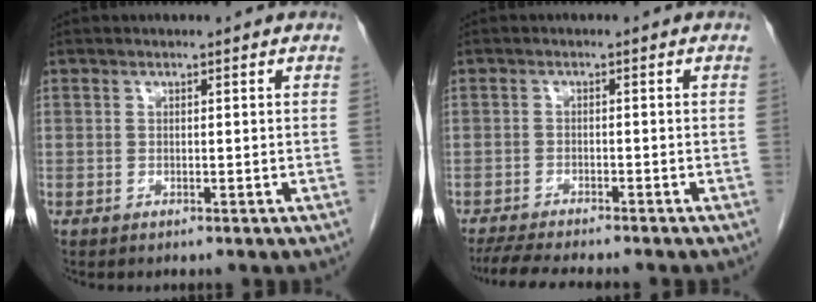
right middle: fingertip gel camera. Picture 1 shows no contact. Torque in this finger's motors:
{"motor_torque": [0.49, -0.41, 0.04, 0.02]}